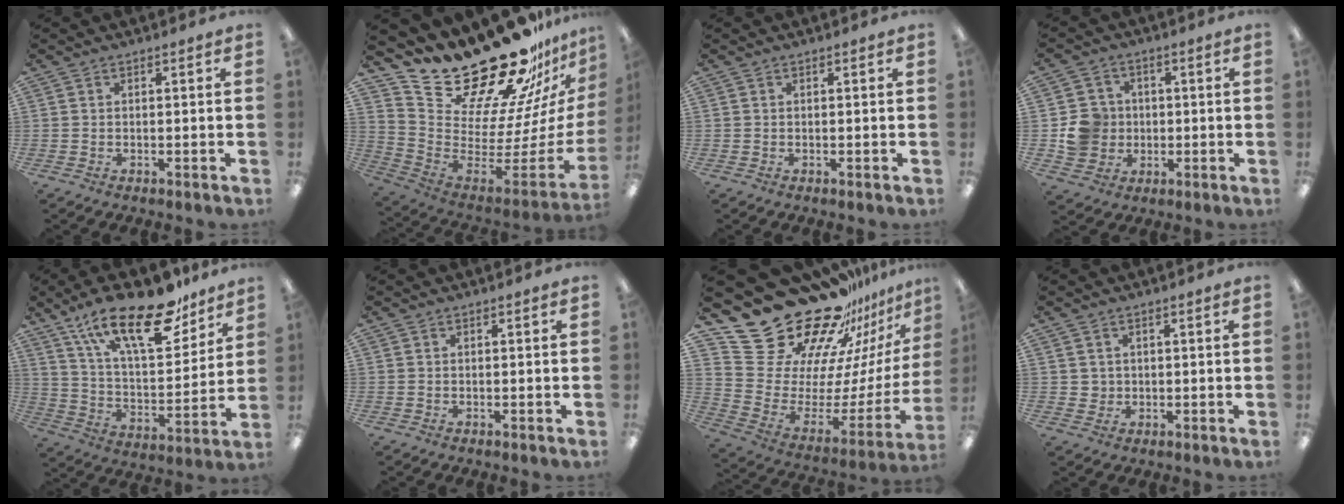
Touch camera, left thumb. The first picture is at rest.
{"total": 27.7, "force": [23.4, 9.9, 11.0], "torque": [-0.153, -0.207, 0.433]}
{"total": 0.0}
{"total": 8.5, "force": [-0.5, 8.2, 2.1], "torque": [-0.037, 0.014, -0.001]}
{"total": 23.9, "force": [16.3, 9.1, 14.9], "torque": [-0.243, -0.096, 0.278]}
{"total": 0.0}
{"total": 28.4, "force": [23.3, 13.0, 9.6], "torque": [-0.122, -0.205, 0.448]}
{"total": 2.5, "force": [1.0, 2.3, -0.1], "torque": [0.004, 0.001, 0.016]}